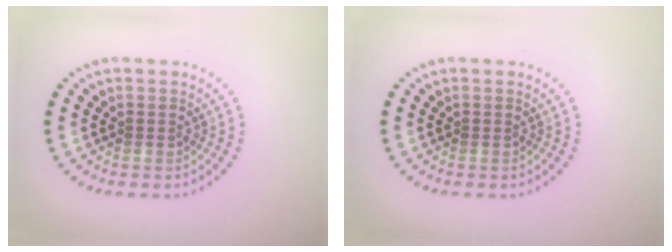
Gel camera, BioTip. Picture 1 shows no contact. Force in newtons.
{"total": 0.0}